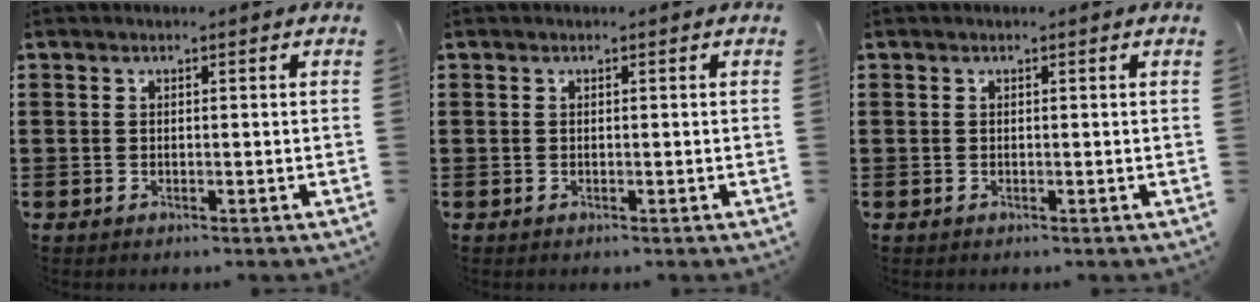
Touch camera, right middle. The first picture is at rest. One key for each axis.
{"total": 0.0}
{"total": 0.0}